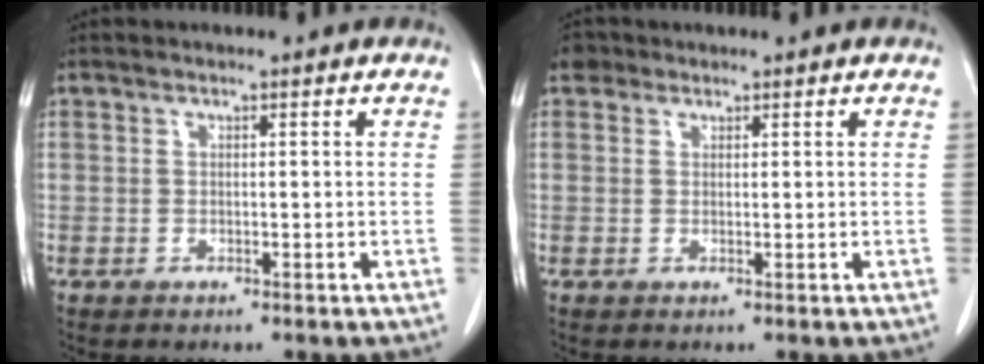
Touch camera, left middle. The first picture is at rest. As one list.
[{"total": 1.7, "force": [1.1, 1.3, 0.3], "torque": [-0.004, 0.010, 0.015]}]